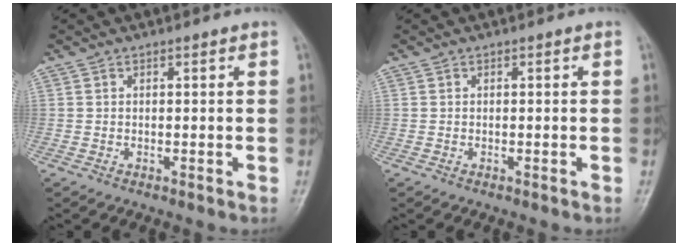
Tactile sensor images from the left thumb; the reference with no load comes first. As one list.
[{"total": 0.0}]